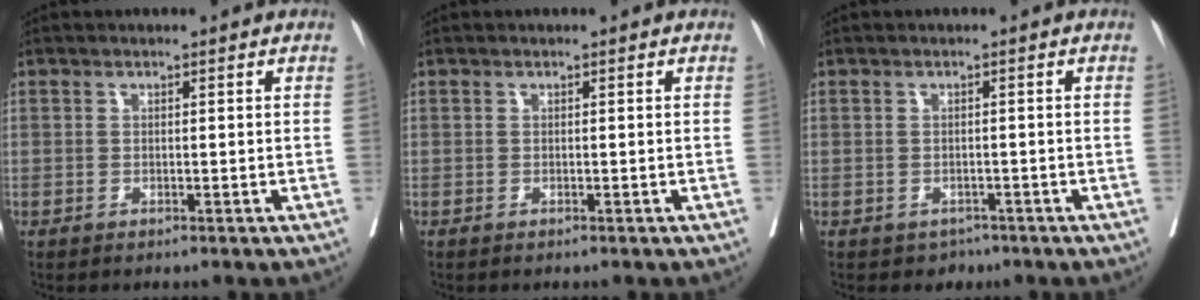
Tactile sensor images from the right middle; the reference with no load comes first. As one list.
[{"total": 0.0}, {"total": 2.2, "force": [-1.5, 1.6, 0.2], "torque": [-0.005, 0.004, -0.021]}]